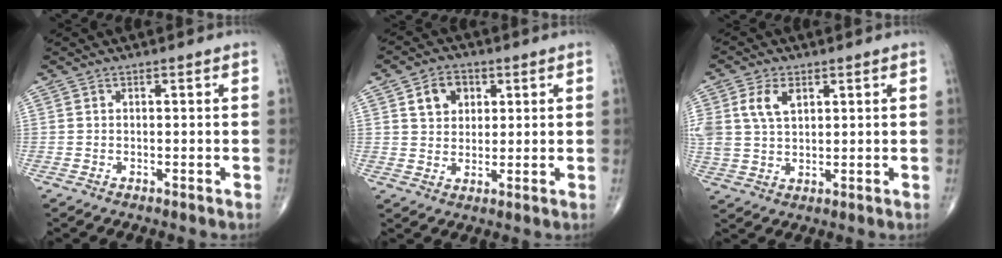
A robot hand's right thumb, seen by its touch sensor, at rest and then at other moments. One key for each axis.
{"total": 6.4, "fx": 2.5, "fy": 5.0, "fz": 3.3, "tx": -0.026, "ty": -0.007, "tz": 0.040}
{"total": 7.5, "fx": 2.7, "fy": 4.7, "fz": 5.2, "tx": -0.106, "ty": -0.002, "tz": 0.057}